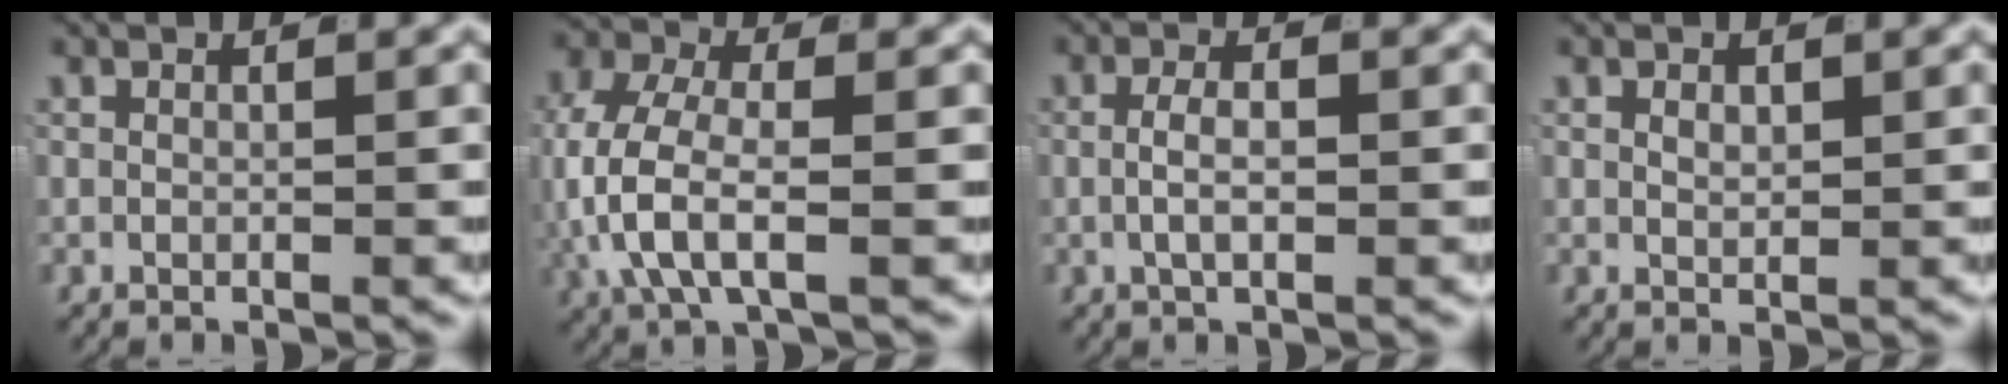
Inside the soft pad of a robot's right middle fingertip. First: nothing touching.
{"total": 6.8, "force": [-0.7, 4.0, 5.4], "torque": [-0.135, -0.024, -0.002]}
{"total": 2.3, "force": [-0.5, 0.7, 2.1], "torque": [-0.036, -0.002, -0.008]}
{"total": 0.9, "force": [0.3, 0.3, 0.7], "torque": [-0.016, -0.012, 0.014]}